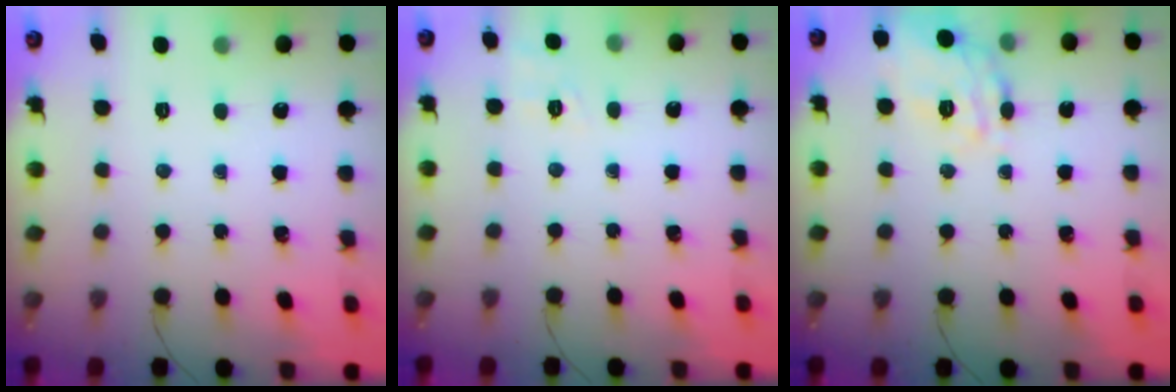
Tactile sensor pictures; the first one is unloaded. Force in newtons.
{"total": 1.9, "press": 0.8, "slide": 1.7}
{"total": 16.1, "press": 16.1, "slide": 0.6}